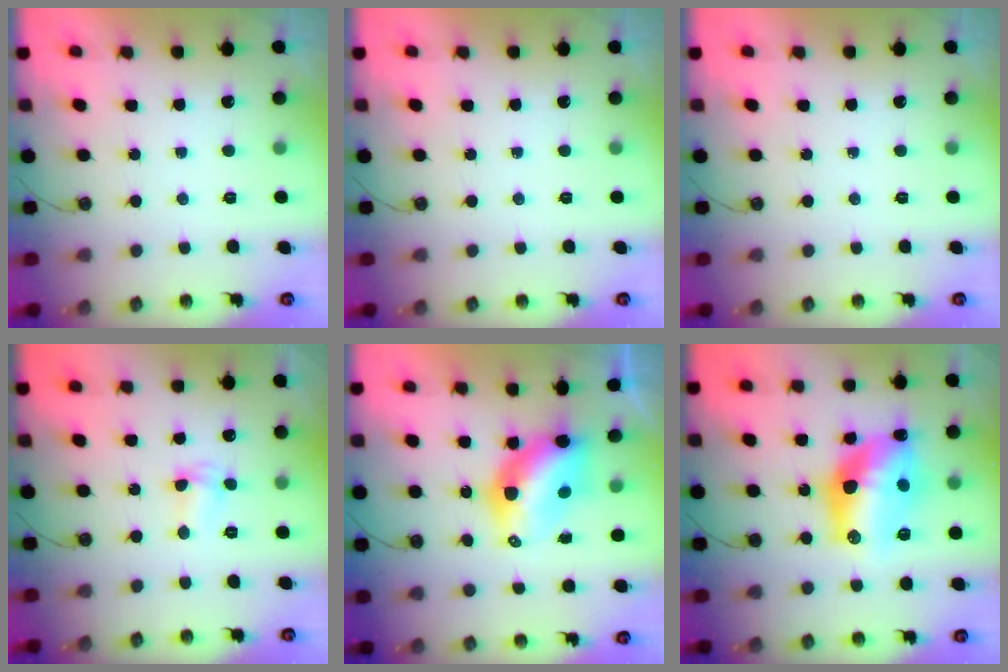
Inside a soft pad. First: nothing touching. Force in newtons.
{"total": 0.0}
{"total": 0.0}
{"total": 2.6, "press": 2.6, "slide": 0.6}
{"total": 9.4, "press": 9.3, "slide": 0.9}
{"total": 17.8, "press": 17.5, "slide": 3.7}